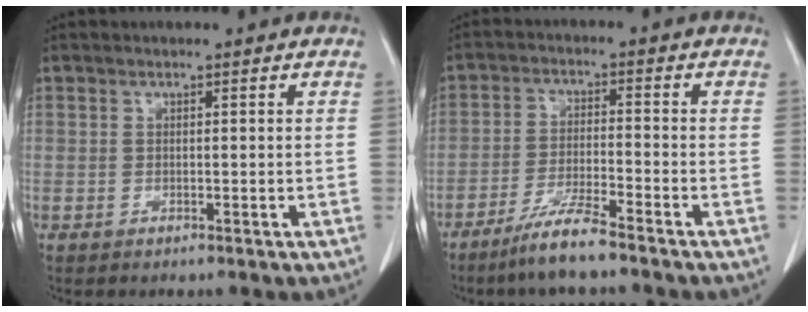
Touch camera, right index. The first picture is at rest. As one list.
[{"total": 6.4, "force": [-5.1, -0.2, 3.9], "torque": [-0.079, -0.020, -0.101]}]